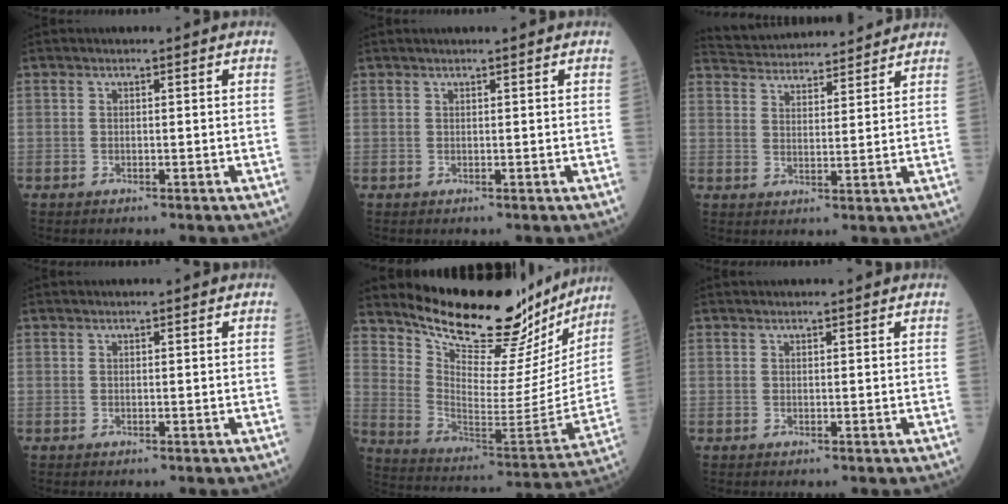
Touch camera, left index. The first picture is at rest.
{"total": 2.6, "force": [2.3, 0.1, 1.2], "torque": [-0.005, 0.025, 0.033]}
{"total": 15.1, "force": [14.4, 2.6, 3.8], "torque": [-0.059, 0.034, 0.216]}
{"total": 2.1, "force": [2.0, 0.3, 0.7], "torque": [-0.003, 0.023, 0.027]}
{"total": 26.5, "force": [23.5, 6.1, 10.5], "torque": [-0.163, -0.080, 0.326]}
{"total": 4.4, "force": [4.2, 0.7, 1.3], "torque": [-0.007, 0.030, 0.051]}